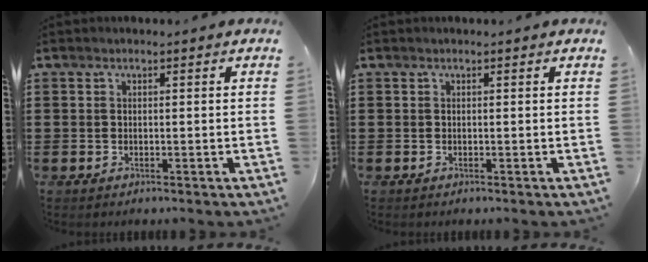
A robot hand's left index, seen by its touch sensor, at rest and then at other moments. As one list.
[{"total": 0.0}]